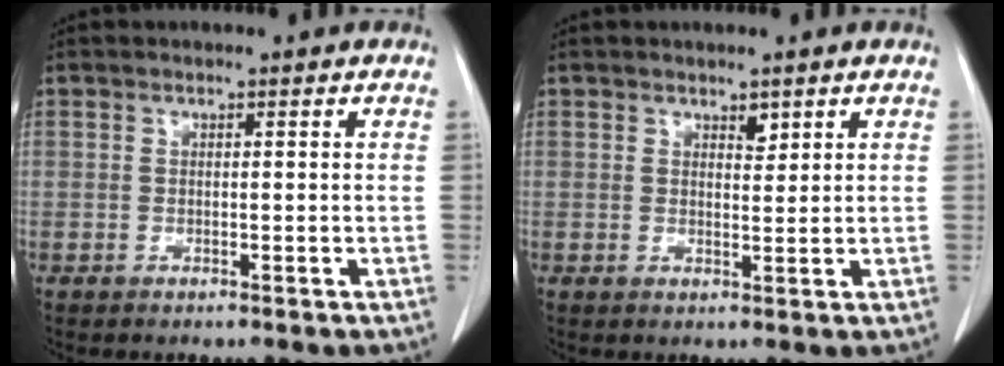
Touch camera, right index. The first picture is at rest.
{"total": 1.5, "force": [1.0, 0.6, 0.8], "torque": [-0.010, -0.005, 0.016]}